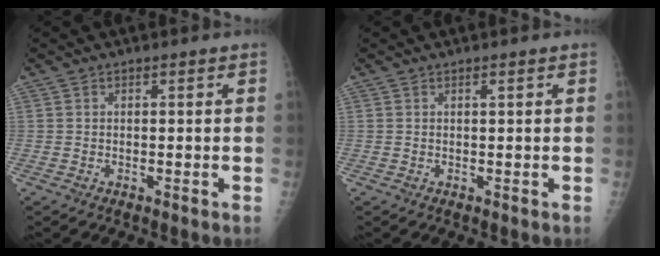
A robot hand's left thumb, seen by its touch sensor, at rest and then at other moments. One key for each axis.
{"total": 0.0}